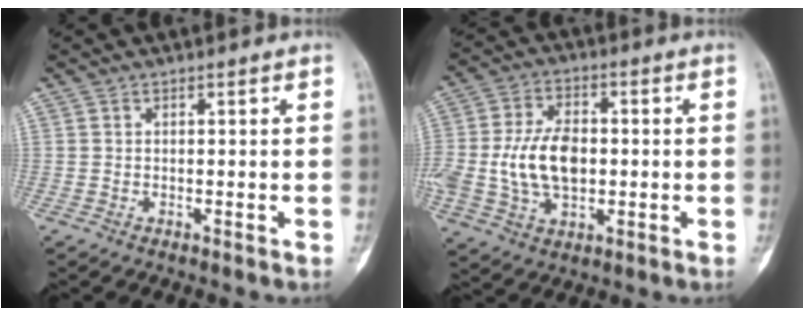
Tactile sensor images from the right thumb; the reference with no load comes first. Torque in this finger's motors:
{"motor_torque": [2.03, 1.93, 0.79, -0.82, 0.16]}